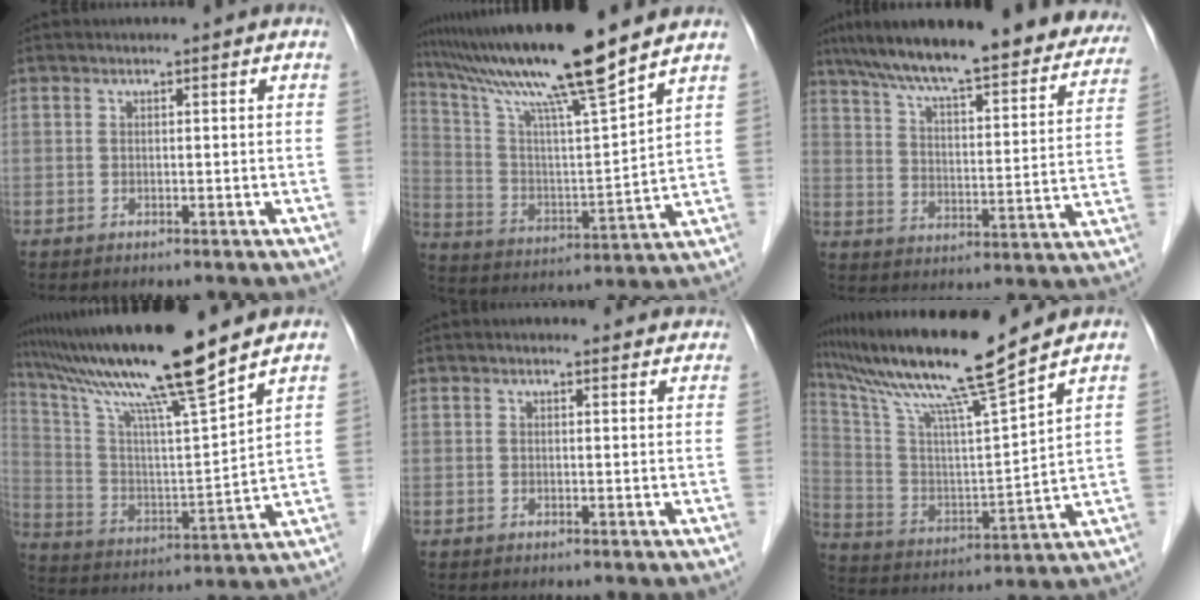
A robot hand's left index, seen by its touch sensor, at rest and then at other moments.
{"total": 16.6, "force": [13.6, -1.7, 9.4], "torque": [-0.172, -0.003, 0.241]}
{"total": 28.1, "force": [23.9, 5.3, 14.0], "torque": [-0.216, -0.011, 0.314]}
{"total": 17.7, "force": [14.4, -1.5, 10.2], "torque": [-0.187, -0.004, 0.254]}
{"total": 4.6, "force": [4.4, 0.9, 0.9], "torque": [-0.007, 0.006, 0.037]}
{"total": 17.8, "force": [14.4, -1.5, 10.3], "torque": [-0.196, 0.002, 0.255]}